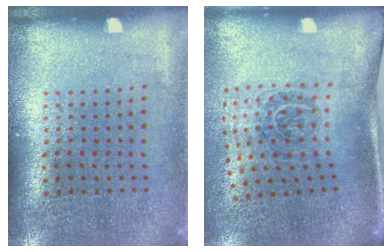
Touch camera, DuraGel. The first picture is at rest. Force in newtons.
{"total": 1.8, "press": 1.2, "slide": 1.4}